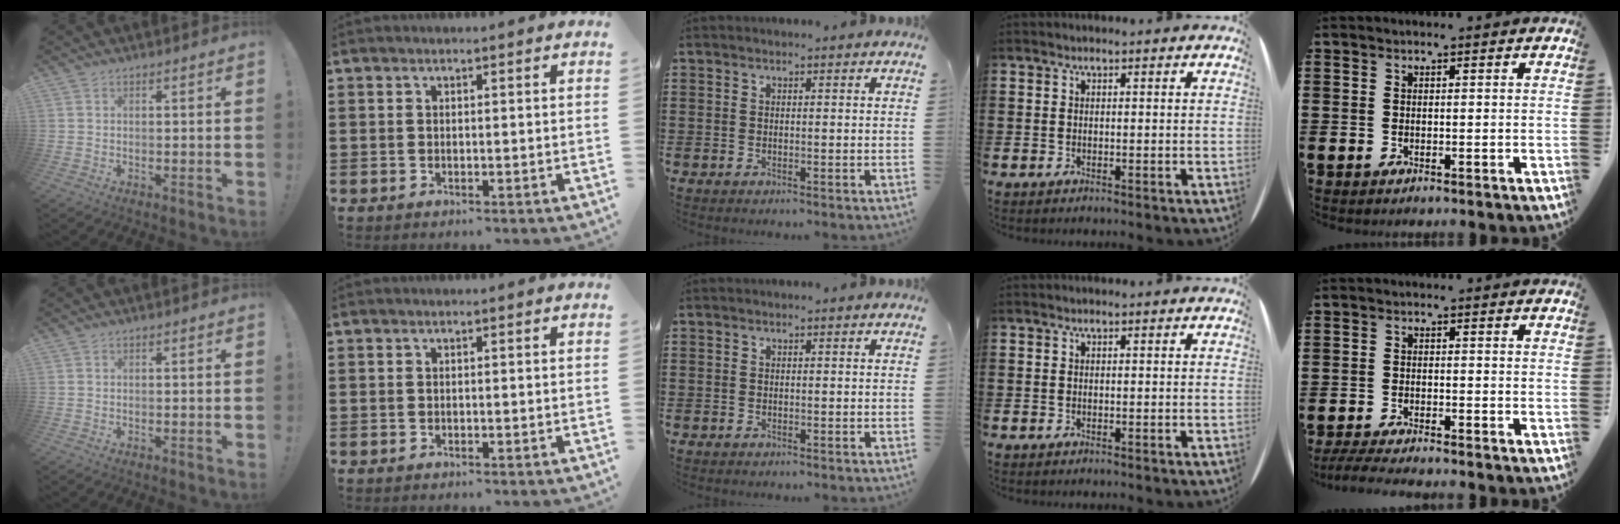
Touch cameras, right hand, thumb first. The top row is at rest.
{"little": {"total": 2.2, "force": [-2.0, -0.1, 0.9], "torque": [-0.013, 0.002, -0.038]}}